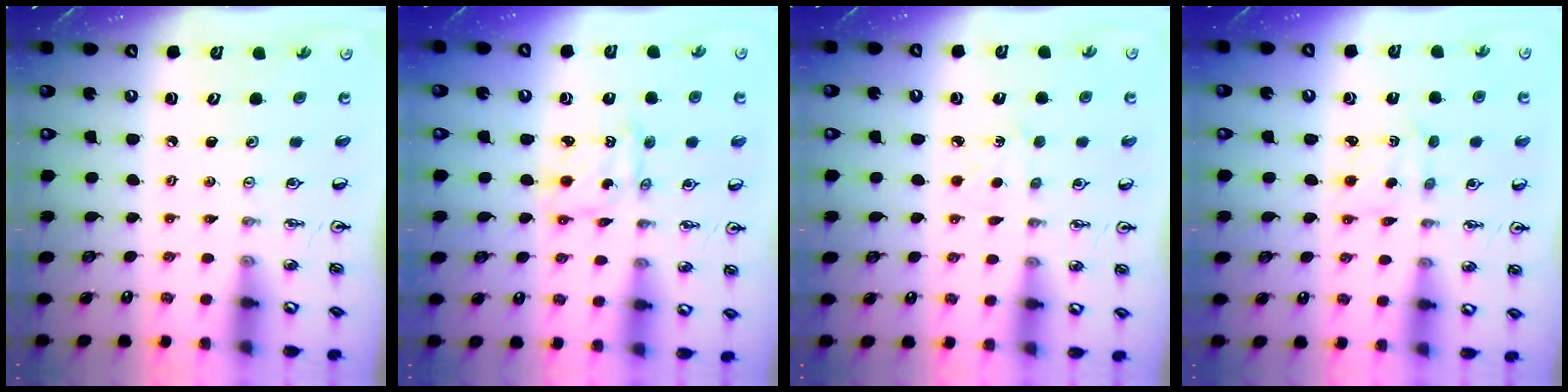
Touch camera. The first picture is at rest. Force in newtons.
{"total": 2.4, "press": 2.4, "slide": 0.1}
{"total": 3.8, "press": 3.8, "slide": 0.4}
{"total": 2.0, "press": 1.8, "slide": 0.7}